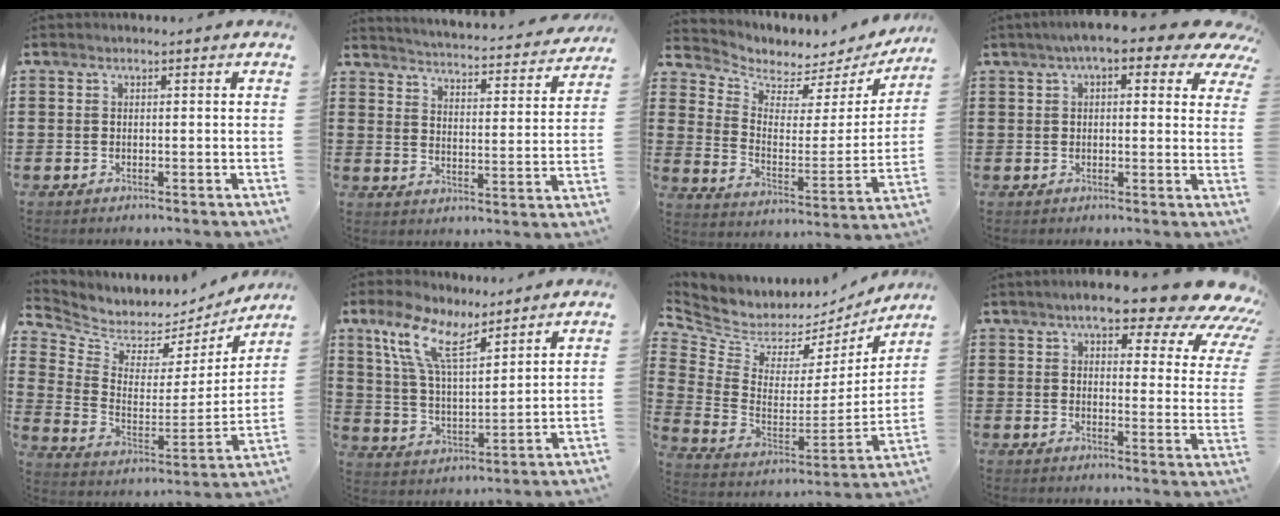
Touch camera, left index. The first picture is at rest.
{"total": 3.3, "force": [3.3, -0.4, 0.3], "torque": [-0.028, -0.035, 0.047]}
{"total": 4.2, "force": [3.7, 1.8, 0.3], "torque": [-0.038, -0.035, 0.060]}
{"total": 6.5, "force": [4.2, 1.7, 4.5], "torque": [-0.085, -0.007, 0.070]}
{"total": 4.4, "force": [4.1, 1.6, -0.3], "torque": [-0.029, -0.047, 0.068]}
{"total": 10.6, "force": [7.4, 3.3, 6.9], "torque": [-0.161, -0.018, 0.134]}
{"total": 5.0, "force": [4.3, 2.5, 0.4], "torque": [-0.046, -0.049, 0.072]}
{"total": 10.3, "force": [8.0, 2.2, 6.0], "torque": [-0.110, -0.041, 0.135]}